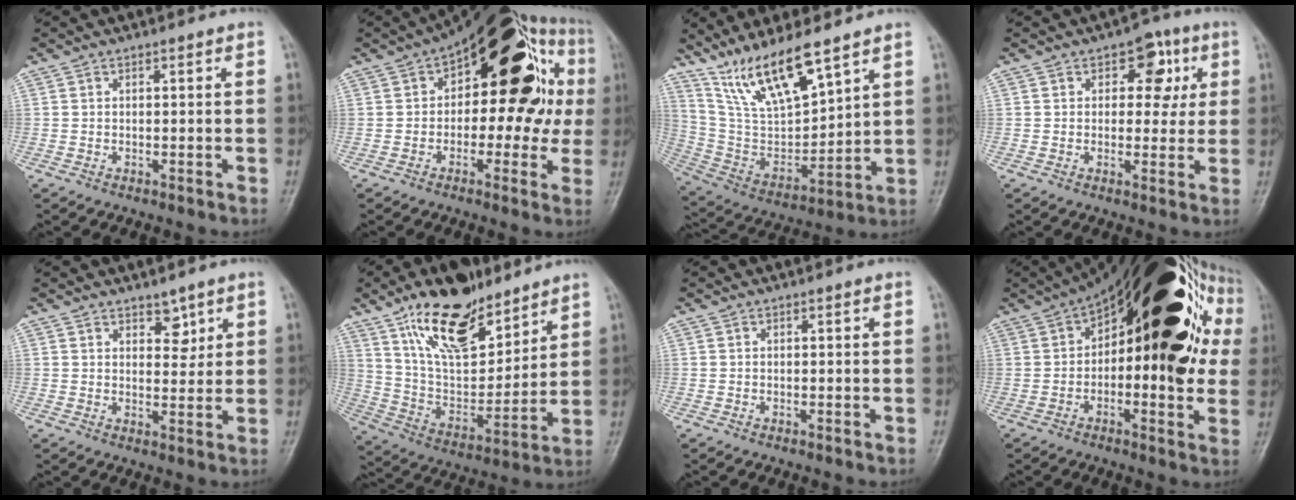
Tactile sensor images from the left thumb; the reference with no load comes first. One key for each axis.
{"total": 24.7, "fx": 4.0, "fy": 13.2, "fz": 20.5, "tx": -0.240, "ty": 0.041, "tz": 0.047}
{"total": 15.4, "fx": 11.2, "fy": 4.0, "fz": 9.8, "tx": -0.166, "ty": -0.055, "tz": 0.233}
{"total": 7.6, "fx": 2.2, "fy": 5.0, "fz": 5.2, "tx": -0.018, "ty": -0.001, "tz": 0.021}
{"total": 3.9, "fx": 2.4, "fy": 2.2, "fz": 2.0, "tx": -0.002, "ty": -0.016, "tz": 0.037}
{"total": 20.5, "fx": 13.1, "fy": 9.2, "fz": 12.7, "tx": -0.170, "ty": -0.065, "tz": 0.240}
{"total": 0.0}
{"total": 35.3, "fx": 6.9, "fy": 14.9, "fz": 31.2, "tx": -0.374, "ty": 0.080, "tz": 0.110}